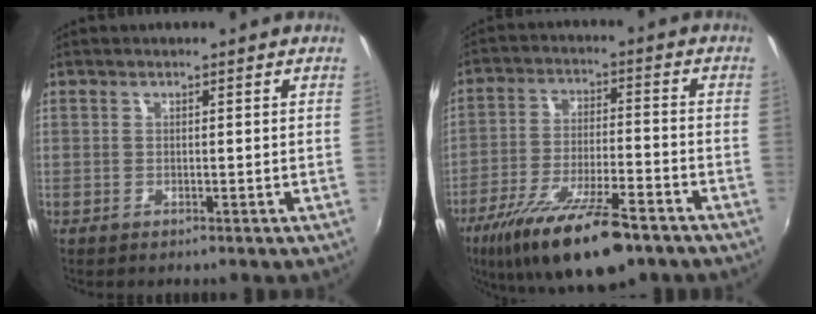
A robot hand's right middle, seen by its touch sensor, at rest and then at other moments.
{"total": 17.6, "force": [-12.2, 4.9, 11.8], "torque": [-0.228, -0.036, -0.204]}